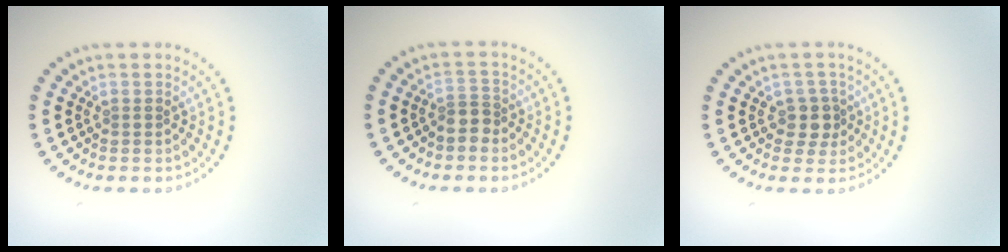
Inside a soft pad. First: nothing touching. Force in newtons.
{"total": 2.1, "press": 1.7, "slide": 1.1}
{"total": 2.4, "press": 2.1, "slide": 1.2}